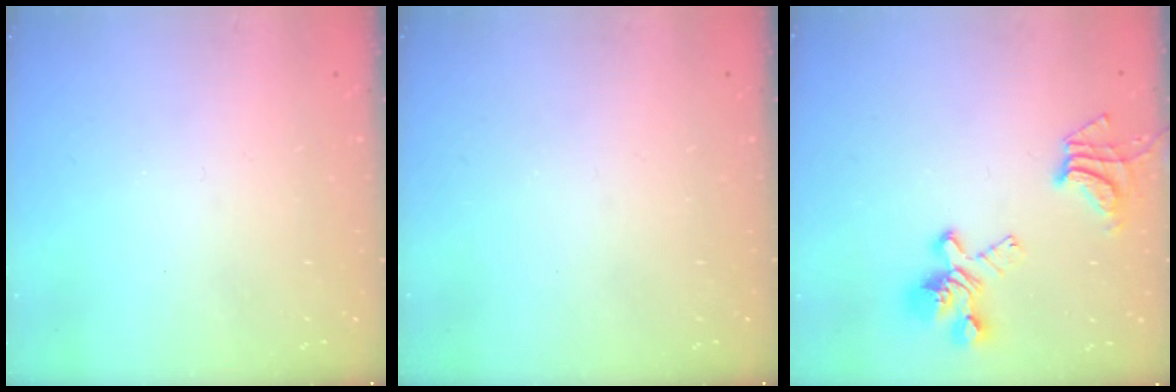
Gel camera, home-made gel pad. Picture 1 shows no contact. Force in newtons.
{"total": 0.0}
{"total": 9.9, "press": 9.6, "slide": 2.3}